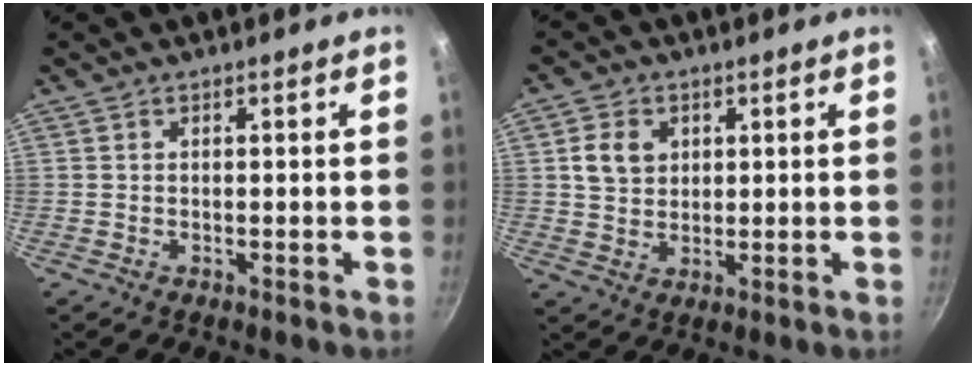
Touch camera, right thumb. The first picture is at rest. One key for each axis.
{"total": 6.1, "fx": 1.8, "fy": 4.7, "fz": 3.3, "tx": -0.044, "ty": -0.007, "tz": 0.034}